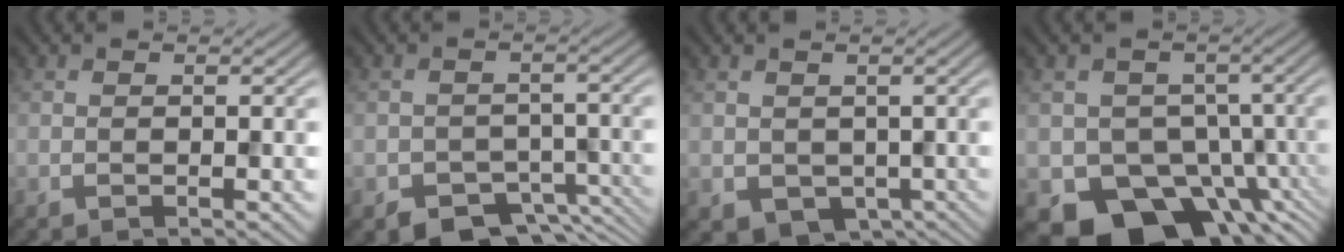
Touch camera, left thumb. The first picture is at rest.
{"total": 5.4, "force": [-4.0, 3.2, 1.7], "torque": [-0.011, -0.022, -0.052]}
{"total": 2.9, "force": [-0.2, 2.7, 1.2], "torque": [-0.030, -0.023, 0.008]}
{"total": 10.1, "force": [-4.8, 7.8, 4.3], "torque": [-0.053, -0.032, -0.081]}